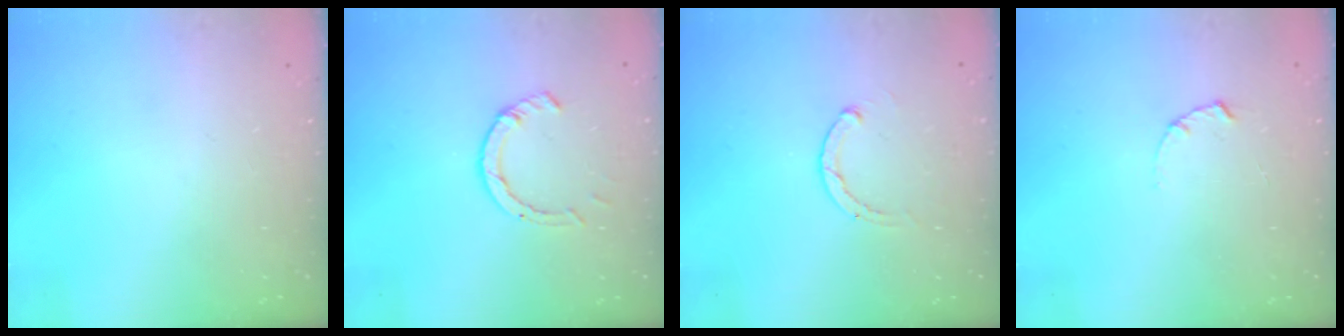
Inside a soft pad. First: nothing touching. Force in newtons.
{"total": 4.2, "press": 4.1, "slide": 0.4}
{"total": 1.1, "press": 1.0, "slide": 0.3}
{"total": 1.7, "press": 1.6, "slide": 0.3}